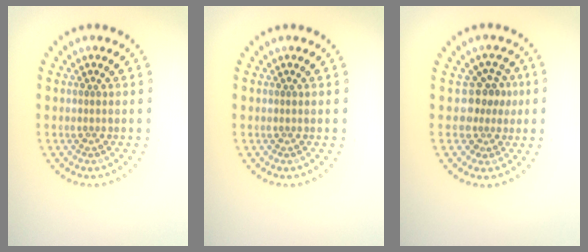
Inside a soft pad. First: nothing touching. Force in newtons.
{"total": 0.0}
{"total": 2.8, "press": 2.0, "slide": 2.0}